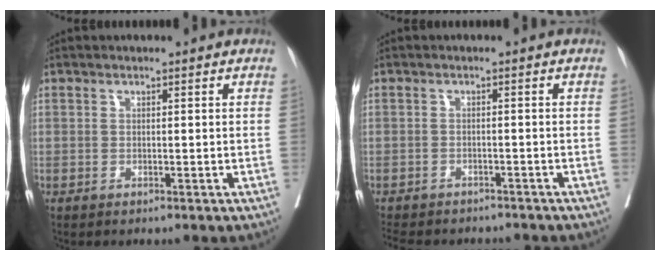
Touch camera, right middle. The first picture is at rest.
{"total": 10.8, "force": [-9.5, 3.7, 3.5], "torque": [-0.071, -0.005, -0.121]}